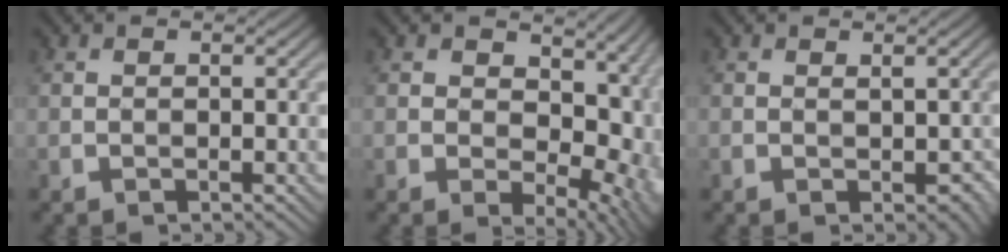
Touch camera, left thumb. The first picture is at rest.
{"total": 11.9, "force": [0.8, 7.0, 9.6], "torque": [-0.123, -0.003, 0.028]}
{"total": 1.4, "force": [0.0, 0.8, 1.1], "torque": [-0.014, -0.003, 0.005]}